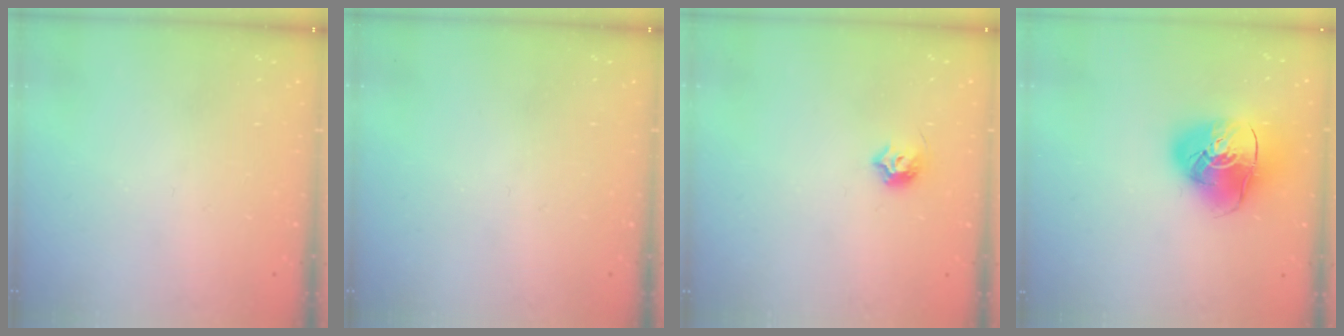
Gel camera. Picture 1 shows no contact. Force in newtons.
{"total": 0.0}
{"total": 6.2, "press": 6.1, "slide": 1.0}
{"total": 15.2, "press": 15.0, "slide": 2.2}